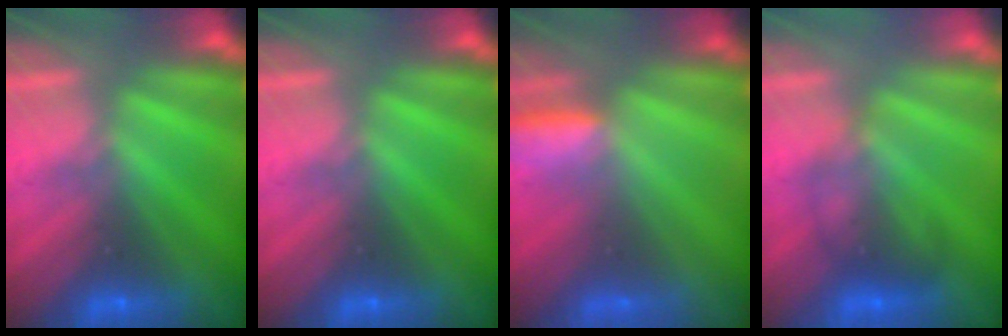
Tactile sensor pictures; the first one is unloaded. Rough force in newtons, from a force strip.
{"total": 0.0}
{"total": 2.9}
{"total": 1.7}